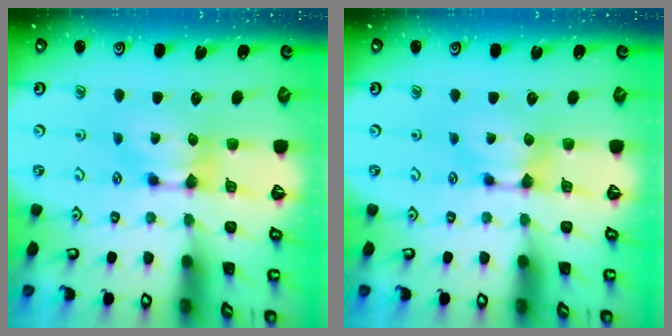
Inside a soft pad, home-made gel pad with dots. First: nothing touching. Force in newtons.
{"total": 0.0}